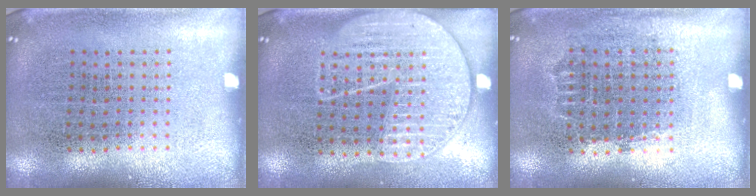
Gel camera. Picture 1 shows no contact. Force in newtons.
{"total": 1.8, "press": 1.6, "slide": 0.9}
{"total": 0.8, "press": 0.8, "slide": 0.3}